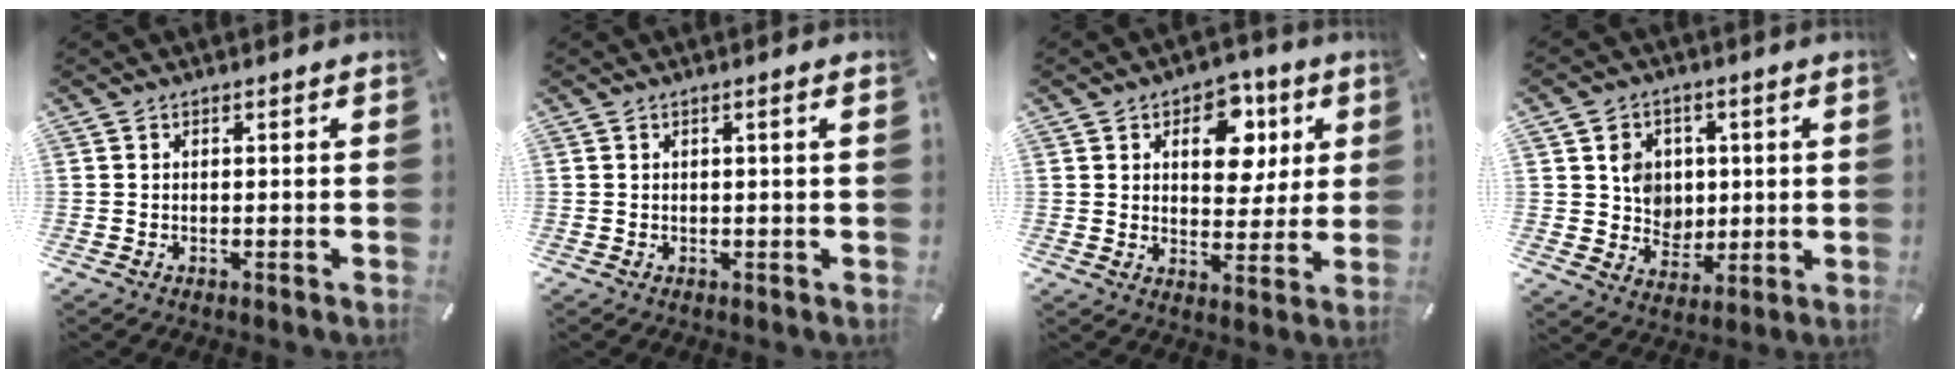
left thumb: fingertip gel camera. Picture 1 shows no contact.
{"total": 1.3, "force": [0.3, 0.0, 1.3], "torque": [-0.023, -0.002, 0.004]}
{"total": 11.3, "force": [4.2, 8.0, 6.9], "torque": [-0.080, -0.007, 0.068]}
{"total": 7.9, "force": [1.6, 7.5, 1.9], "torque": [-0.028, 0.000, 0.032]}